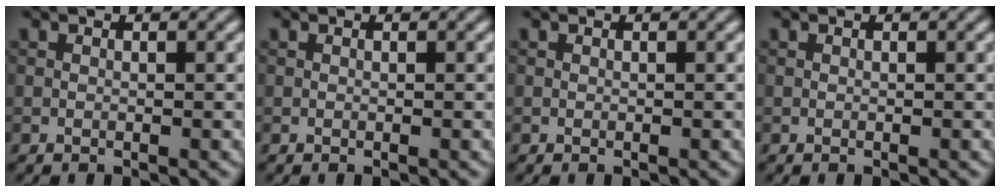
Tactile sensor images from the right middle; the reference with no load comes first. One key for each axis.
{"total": 0.0}
{"total": 0.0}
{"total": 0.0}